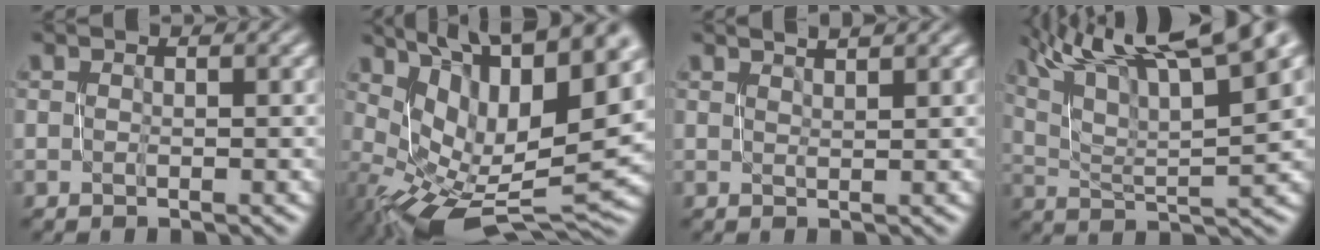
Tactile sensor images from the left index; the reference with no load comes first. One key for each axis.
{"total": 13.4, "fx": 4.5, "fy": 5.1, "fz": 11.6, "tx": -0.192, "ty": 0.013, "tz": 0.092}
{"total": 1.7, "fx": 1.4, "fy": 0.3, "fz": 0.9, "tx": -0.003, "ty": 0.004, "tz": 0.010}
{"total": 14.6, "fx": 9.1, "fy": 3.8, "fz": 10.8, "tx": -0.185, "ty": 0.034, "tz": 0.133}